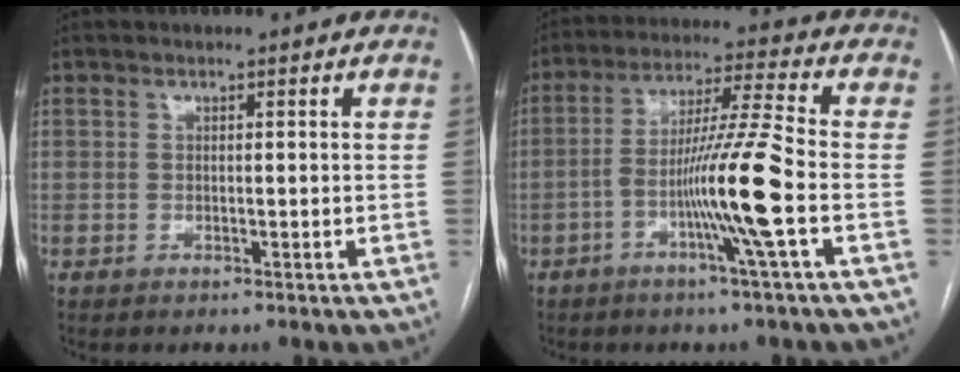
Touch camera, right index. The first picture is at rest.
{"total": 11.4, "force": [-3.7, -1.8, 10.7], "torque": [-0.201, 0.000, -0.072]}